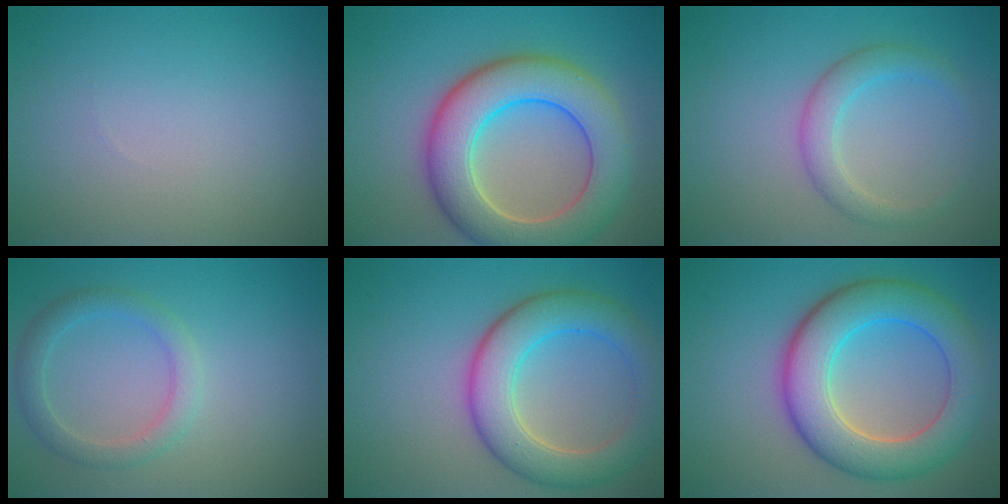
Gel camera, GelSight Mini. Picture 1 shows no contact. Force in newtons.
{"total": 9.3, "press": 9.3, "slide": 0.6}
{"total": 2.8, "press": 2.8, "slide": 0.1}
{"total": 2.5, "press": 2.5, "slide": 0.1}
{"total": 6.8, "press": 6.8, "slide": 0.5}
{"total": 8.5, "press": 8.5, "slide": 0.4}